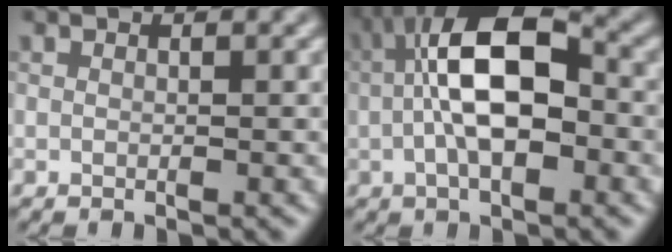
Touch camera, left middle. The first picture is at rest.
{"total": 8.5, "force": [-0.4, 4.0, 7.5], "torque": [-0.136, 0.024, -0.010]}